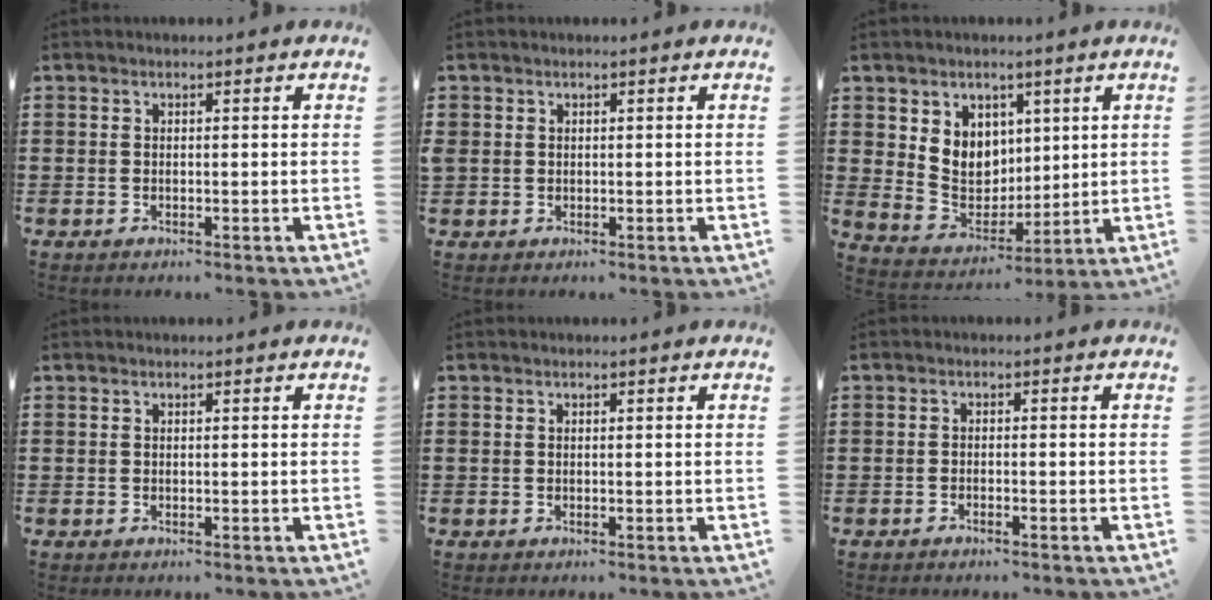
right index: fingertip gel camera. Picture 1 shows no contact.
{"total": 0.8, "force": [0.2, 0.7, 0.1], "torque": [-0.004, 0.004, 0.004]}
{"total": 6.6, "force": [2.9, 5.9, 0.8], "torque": [-0.035, -0.010, 0.055]}
{"total": 0.0}
{"total": 0.0}
{"total": 1.1, "force": [-1.1, -0.2, 0.3], "torque": [-0.007, -0.003, -0.021]}